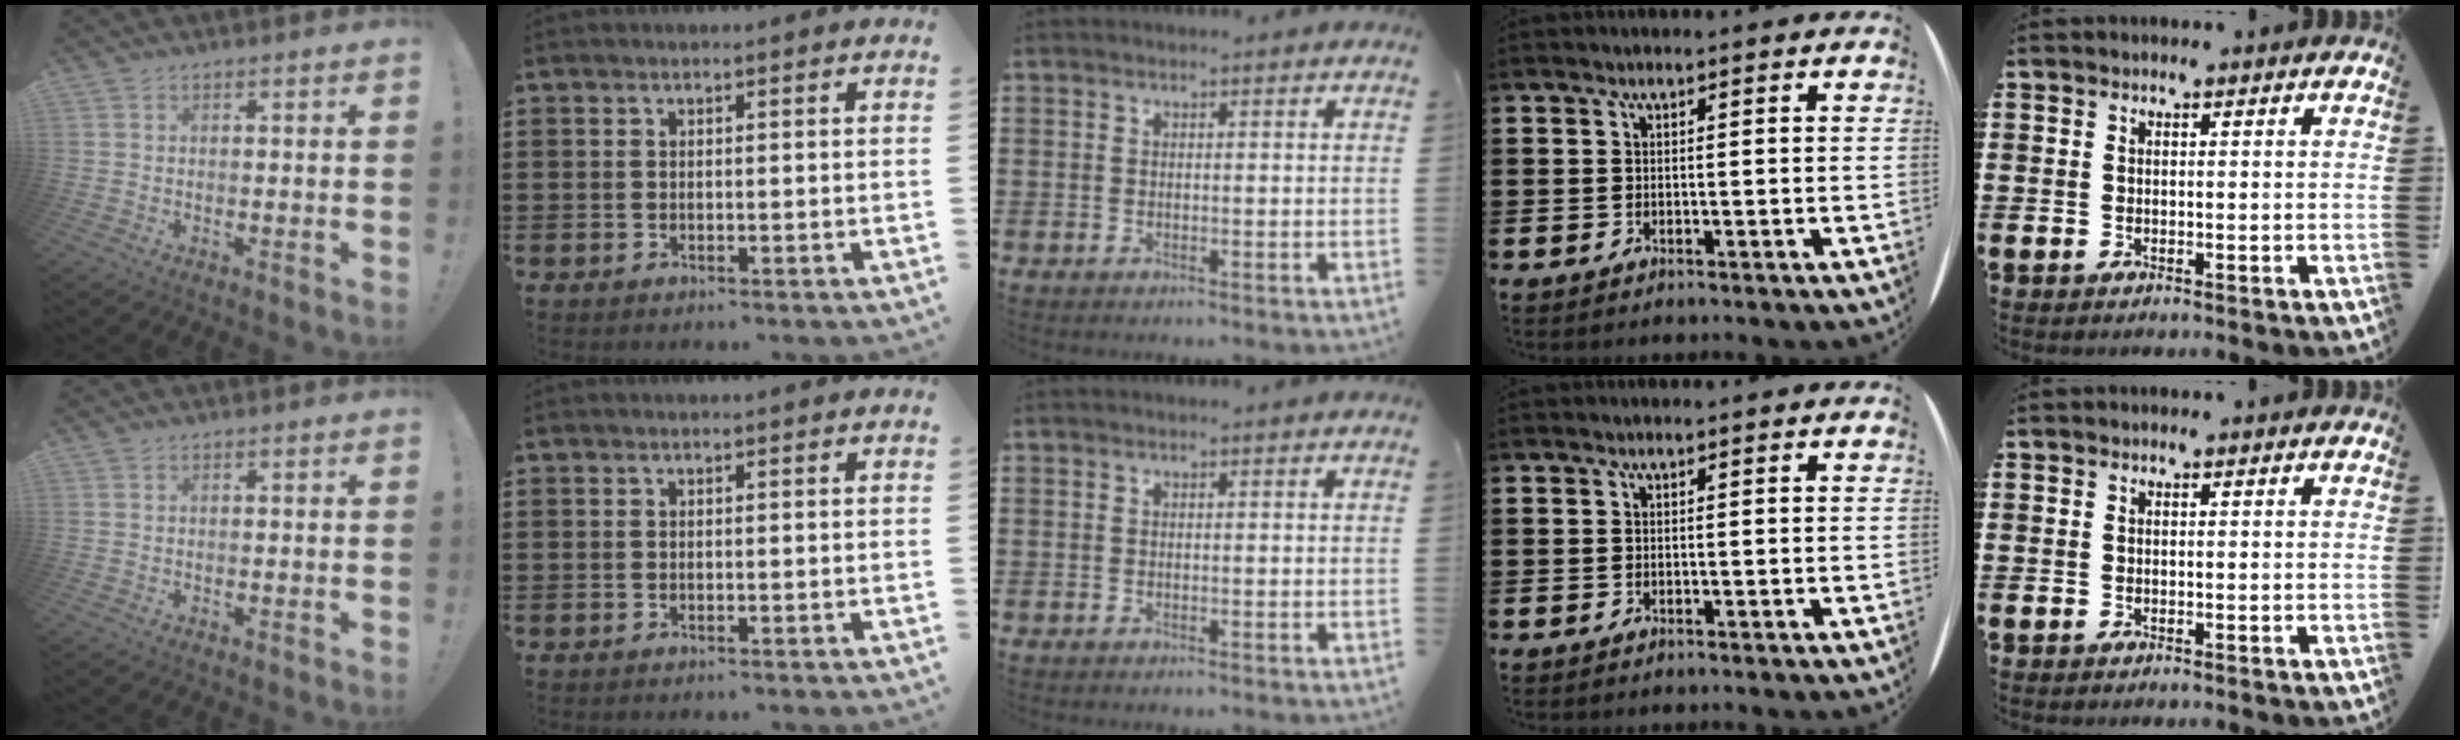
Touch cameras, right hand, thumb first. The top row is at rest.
{}